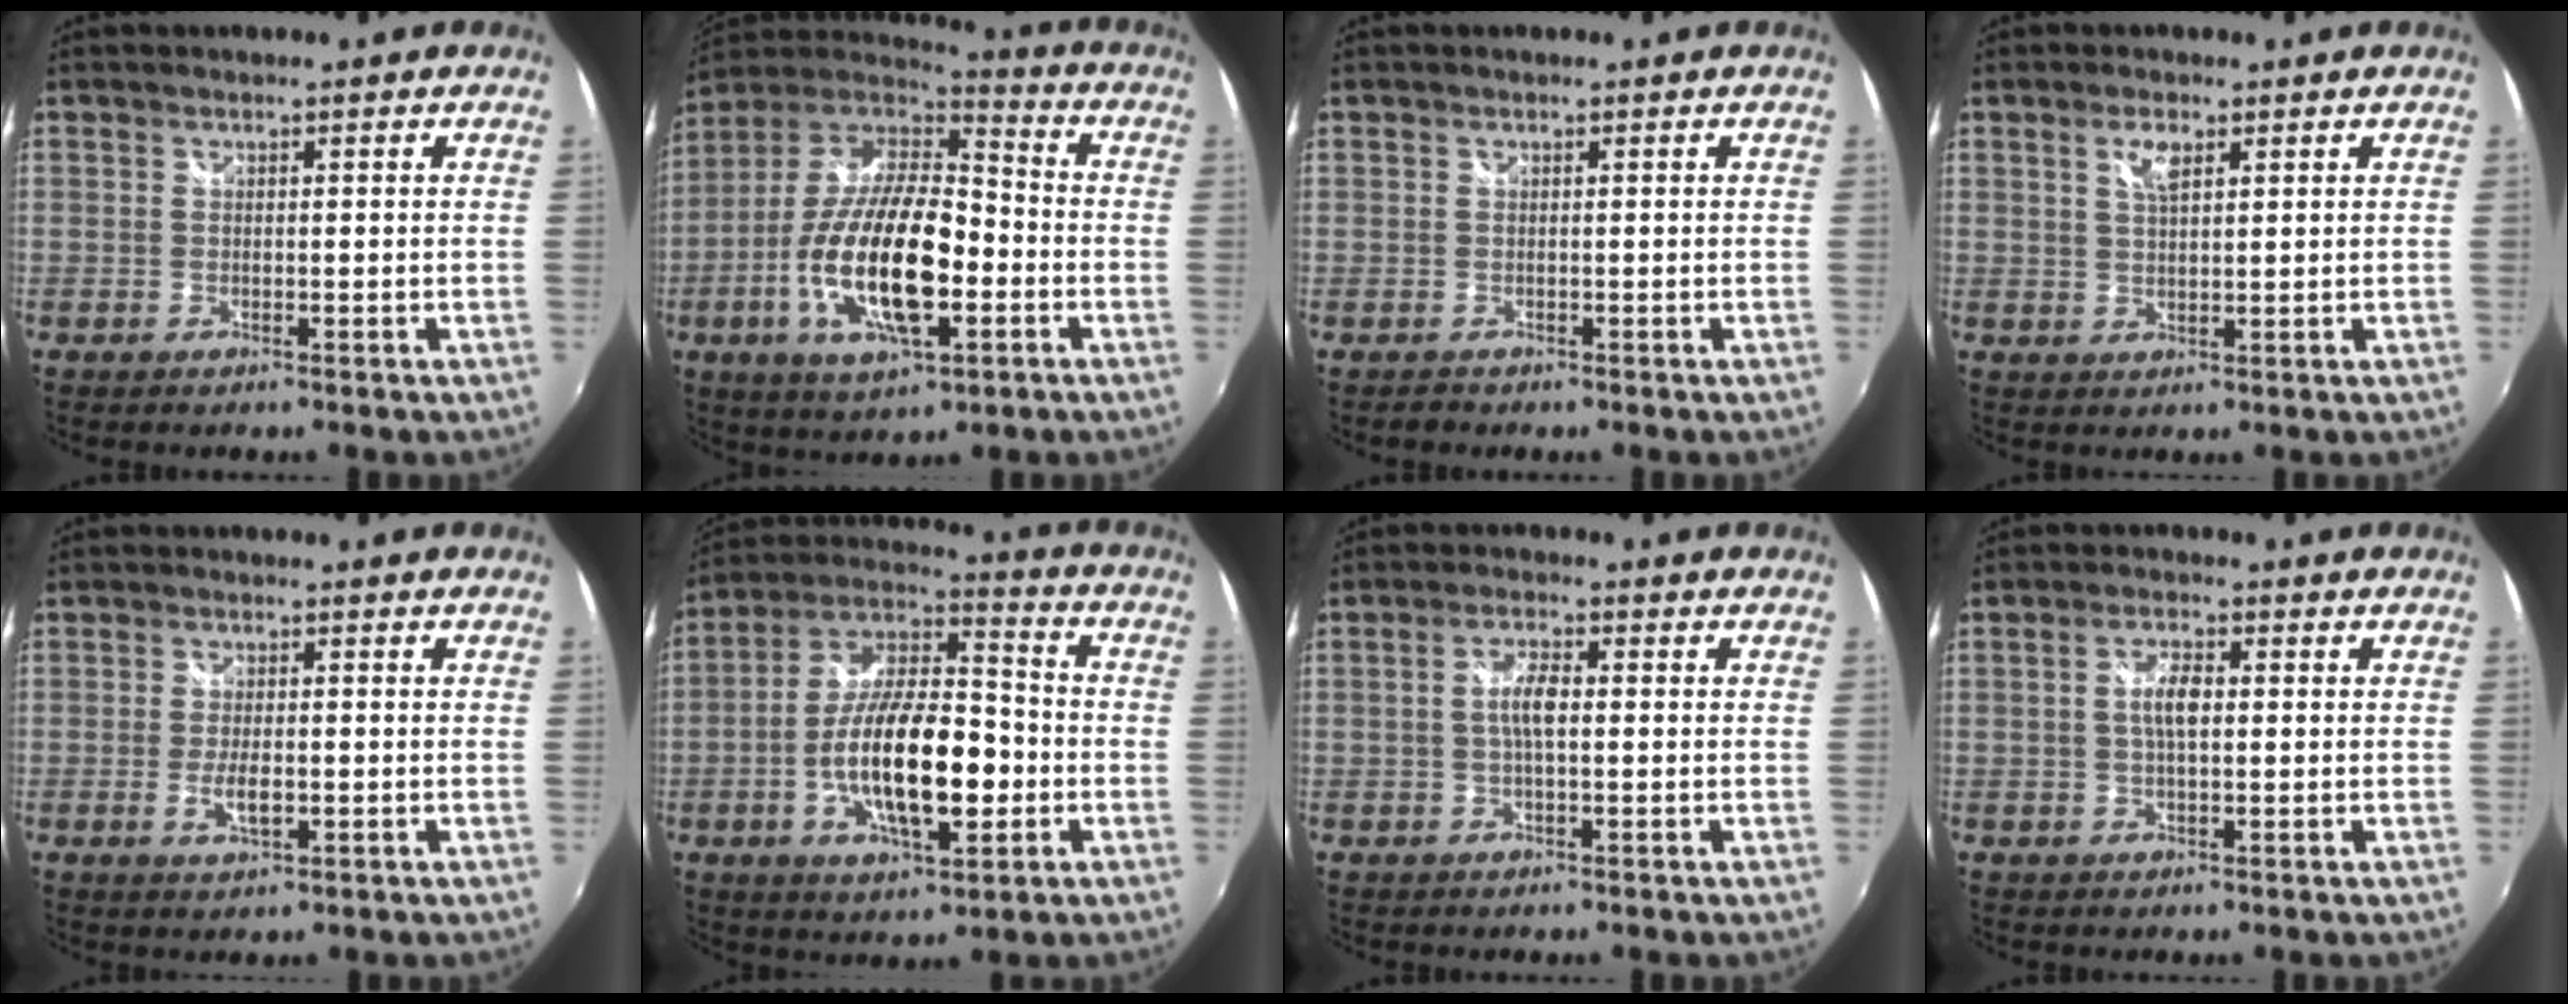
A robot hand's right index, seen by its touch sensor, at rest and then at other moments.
{"total": 21.7, "force": [-6.0, 8.1, 19.2], "torque": [-0.384, -0.019, -0.110]}
{"total": 1.0, "force": [-0.4, 0.8, -0.1], "torque": [0.001, 0.000, -0.005]}
{"total": 3.2, "force": [1.7, 1.2, 2.5], "torque": [-0.045, 0.001, 0.030]}
{"total": 4.0, "force": [-1.1, 1.5, 3.6], "torque": [-0.071, -0.006, -0.017]}
{"total": 18.7, "force": [-4.3, 7.1, 16.8], "torque": [-0.314, 0.005, -0.076]}
{"total": 3.9, "force": [0.0, 1.2, 3.7], "torque": [-0.073, 0.005, 0.001]}
{"total": 4.0, "force": [0.3, 1.5, 3.7], "torque": [-0.072, 0.005, 0.005]}